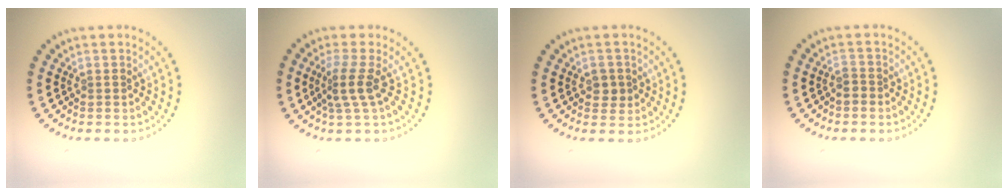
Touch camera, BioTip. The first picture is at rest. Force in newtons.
{"total": 2.6, "press": 1.9, "slide": 1.7}
{"total": 1.5, "press": 1.5, "slide": 0.3}
{"total": 0.8, "press": 0.6, "slide": 0.5}